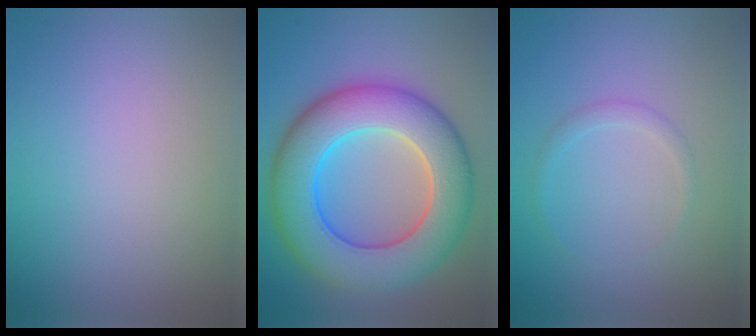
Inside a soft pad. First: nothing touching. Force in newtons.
{"total": 11.2, "press": 11.2, "slide": 0.3}
{"total": 1.0, "press": 1.0, "slide": 0.1}